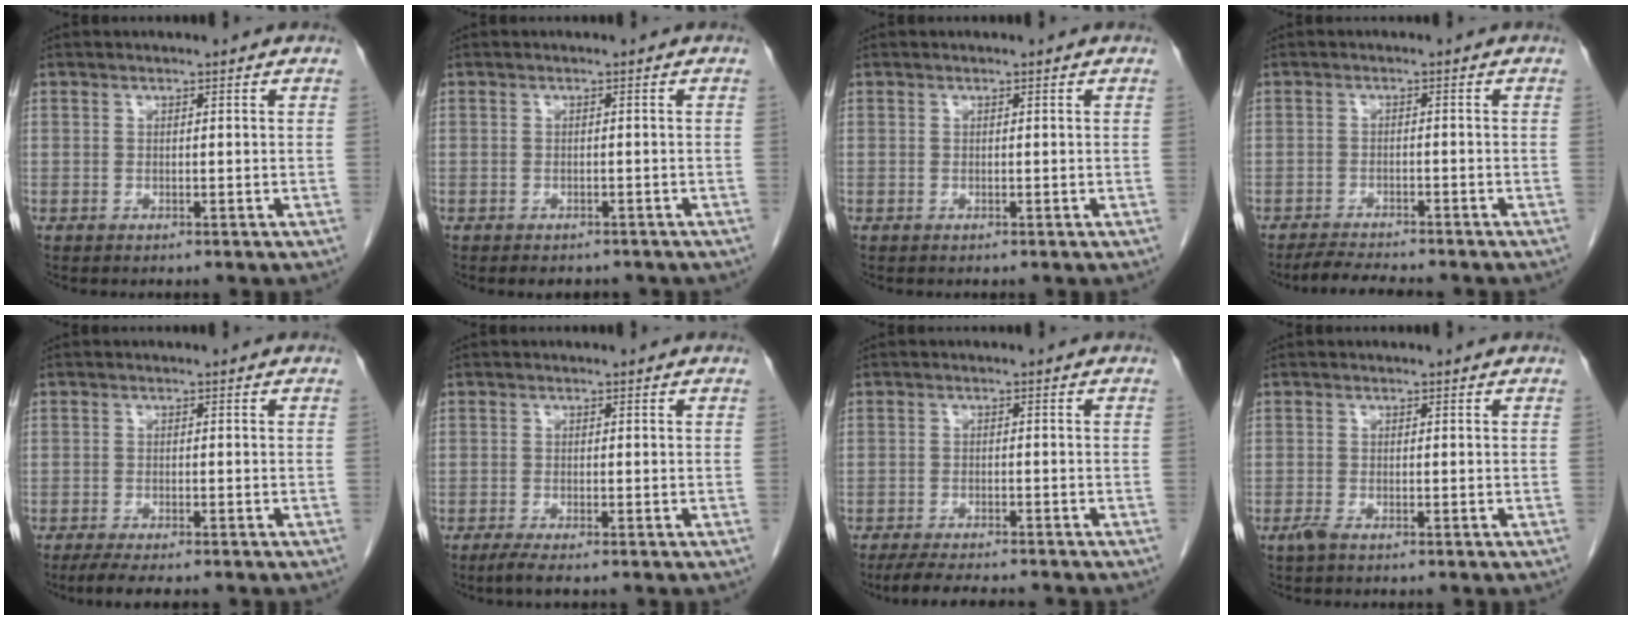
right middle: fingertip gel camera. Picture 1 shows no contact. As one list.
[{"total": 4.8, "force": [-4.0, 2.1, 1.7], "torque": [-0.017, -0.001, -0.043]}, {"total": 0.0}, {"total": 5.6, "force": [-5.1, 0.4, 2.1], "torque": [-0.038, -0.015, -0.083]}, {"total": 4.7, "force": [-3.7, 0.7, 2.8], "torque": [-0.043, -0.010, -0.055]}, {"total": 1.8, "force": [-1.3, -0.1, 1.3], "torque": [-0.033, -0.008, -0.027]}, {"total": 7.7, "force": [-6.8, 1.2, 3.3], "torque": [-0.050, -0.015, -0.105]}, {"total": 1.1, "force": [-0.8, 0.1, 0.8], "torque": [-0.023, -0.004, -0.016]}]